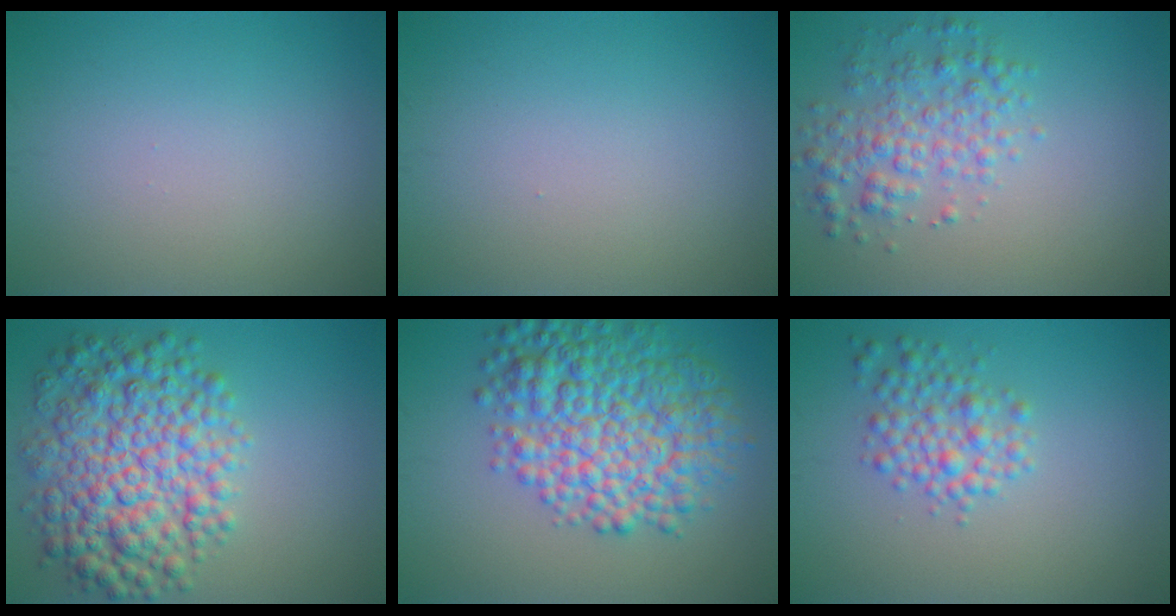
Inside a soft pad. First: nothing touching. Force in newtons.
{"total": 0.0}
{"total": 3.7, "press": 3.7, "slide": 0.1}
{"total": 9.0, "press": 9.0, "slide": 0.0}
{"total": 9.3, "press": 9.3, "slide": 0.0}
{"total": 3.1, "press": 3.1, "slide": 0.1}